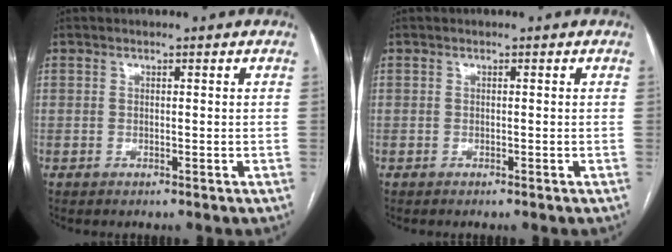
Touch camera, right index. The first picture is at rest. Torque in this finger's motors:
{"motor_torque": [0.01, 0.03, -0.01, 0.01]}